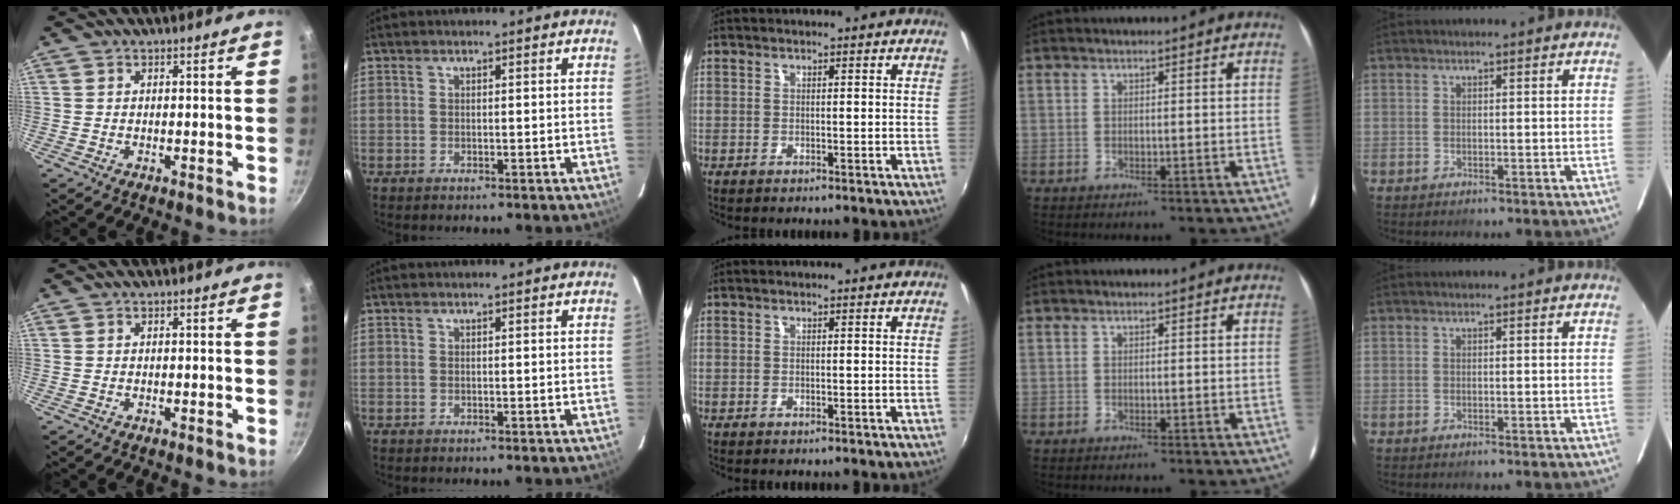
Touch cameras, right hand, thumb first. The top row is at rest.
{}